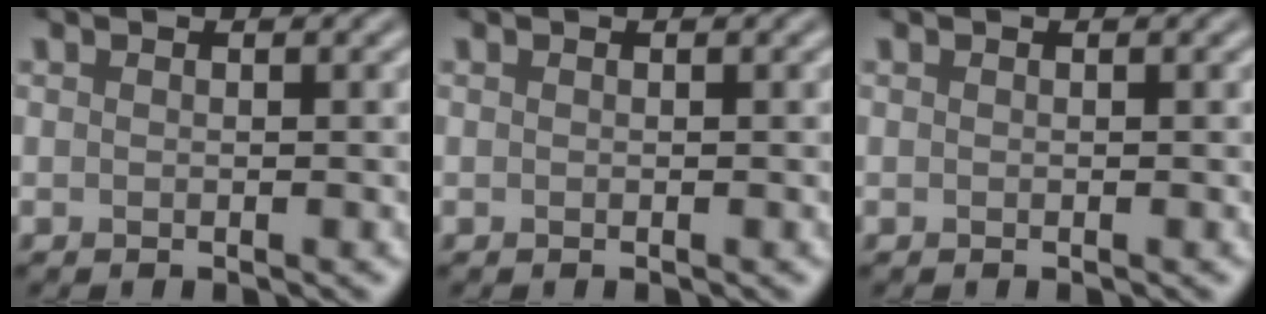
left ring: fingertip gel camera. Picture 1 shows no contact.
{"total": 0.0}
{"total": 0.0}